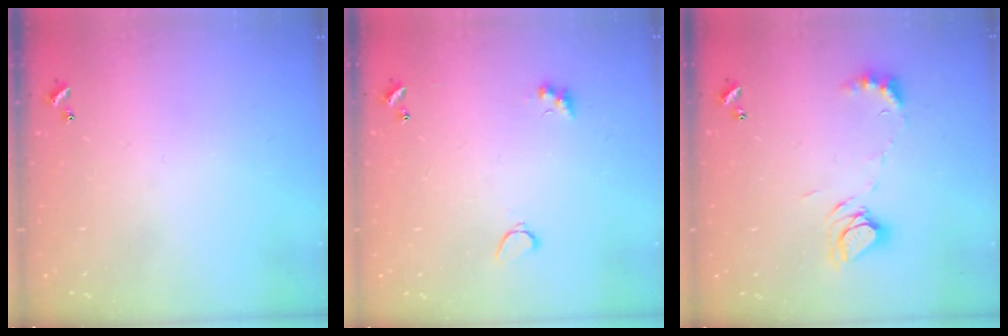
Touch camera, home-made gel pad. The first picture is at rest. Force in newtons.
{"total": 3.5, "press": 3.3, "slide": 0.9}
{"total": 8.4, "press": 8.4, "slide": 1.0}